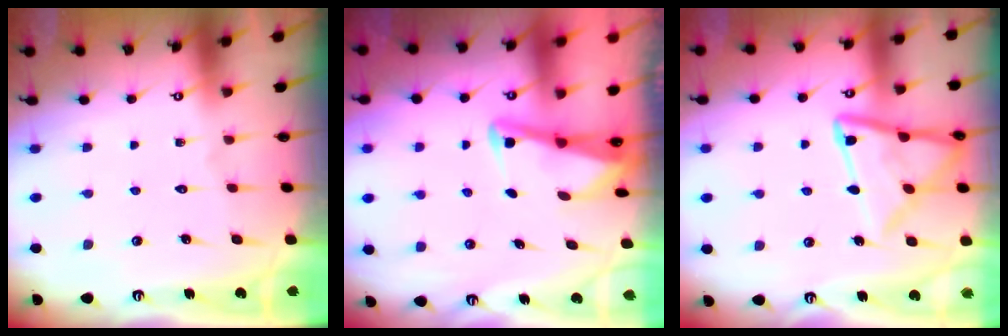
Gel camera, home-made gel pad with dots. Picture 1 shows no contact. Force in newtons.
{"total": 2.8, "press": 2.8, "slide": 0.4}
{"total": 15.1, "press": 15.1, "slide": 1.3}